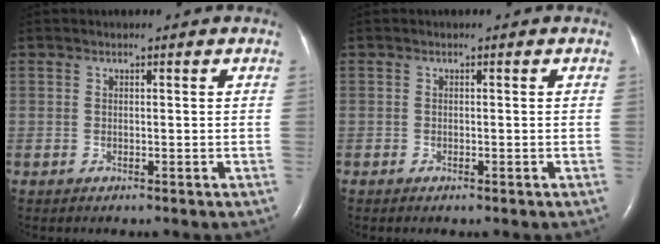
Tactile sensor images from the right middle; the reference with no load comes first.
{"total": 0.0}